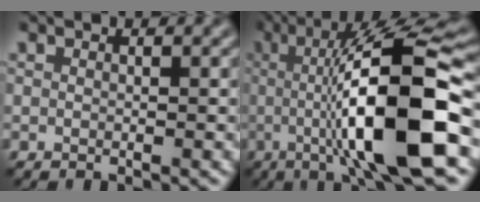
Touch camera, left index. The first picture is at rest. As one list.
[{"total": 13.3, "force": [-1.5, 2.9, 12.9], "torque": [-0.185, 0.010, -0.033]}]